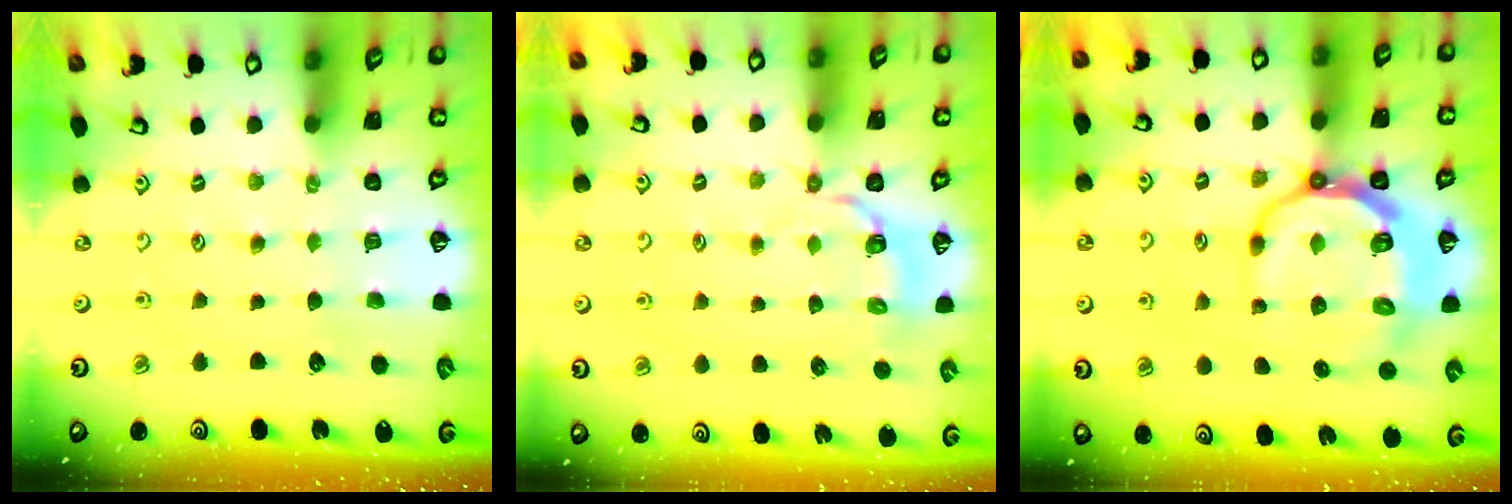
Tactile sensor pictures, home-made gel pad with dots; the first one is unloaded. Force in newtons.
{"total": 3.3, "press": 2.1, "slide": 2.6}
{"total": 11.5, "press": 10.8, "slide": 3.9}